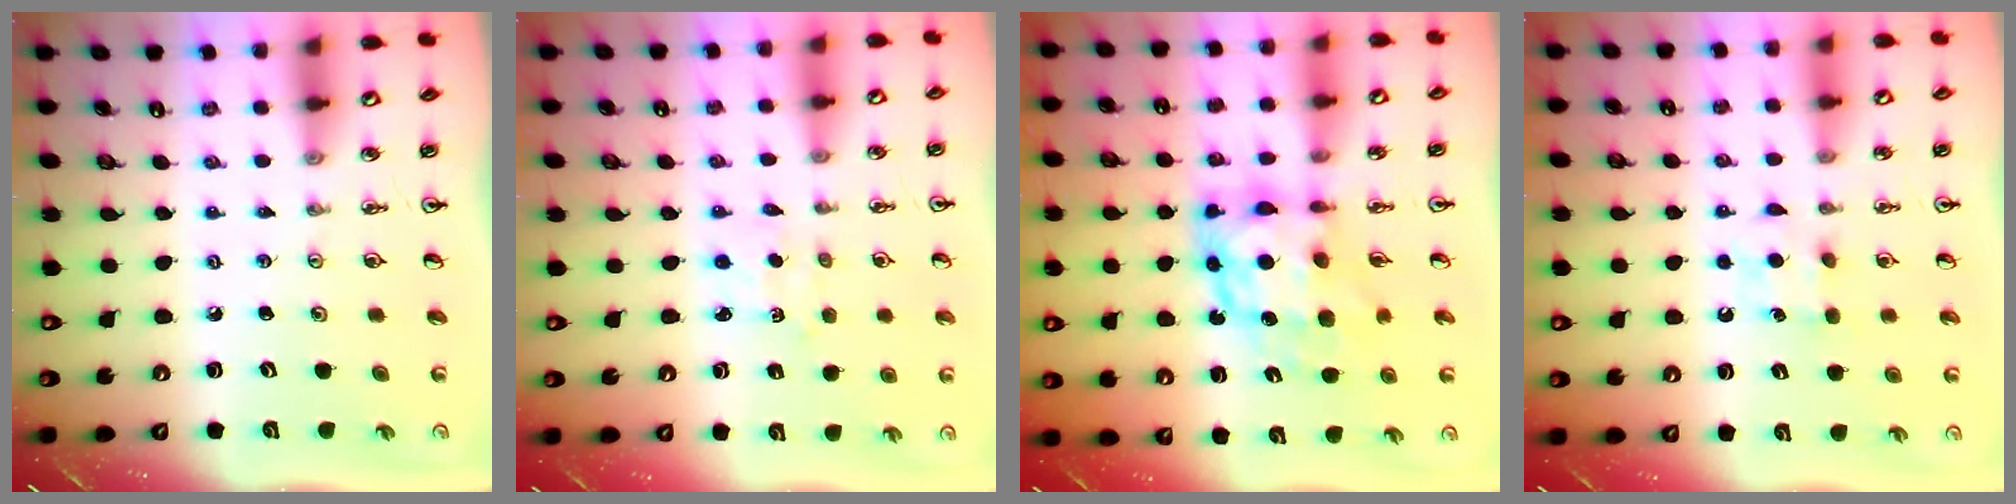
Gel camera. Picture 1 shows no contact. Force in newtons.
{"total": 1.7, "press": 1.7, "slide": 0.3}
{"total": 10.1, "press": 10.0, "slide": 1.0}
{"total": 5.5, "press": 5.5, "slide": 0.6}